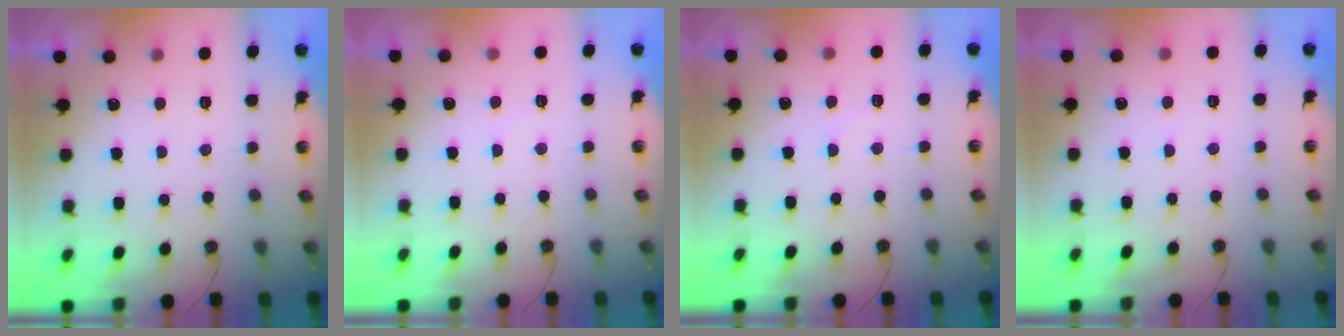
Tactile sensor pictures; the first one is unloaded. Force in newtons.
{"total": 3.5, "press": 3.5, "slide": 0.4}
{"total": 3.9, "press": 3.8, "slide": 0.4}
{"total": 2.5, "press": 2.4, "slide": 0.4}